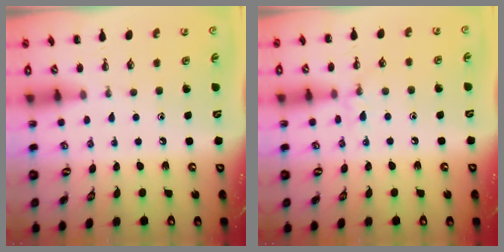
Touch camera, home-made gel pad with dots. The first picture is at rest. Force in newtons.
{"total": 4.9, "press": 4.7, "slide": 1.5}